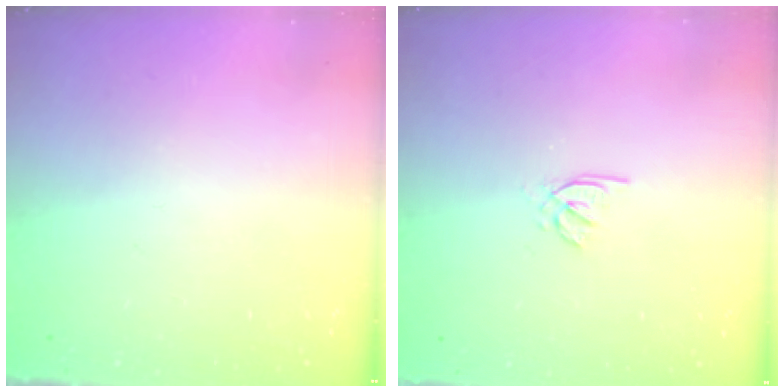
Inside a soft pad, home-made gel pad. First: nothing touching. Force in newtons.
{"total": 1.8, "press": 1.8, "slide": 0.5}